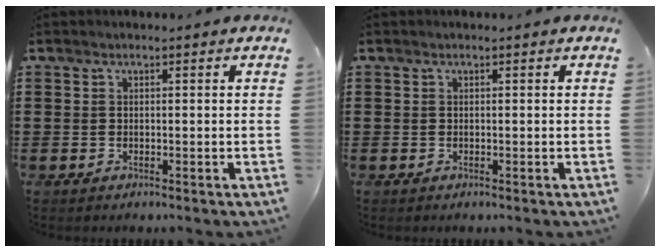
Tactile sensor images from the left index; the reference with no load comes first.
{"total": 0.0}